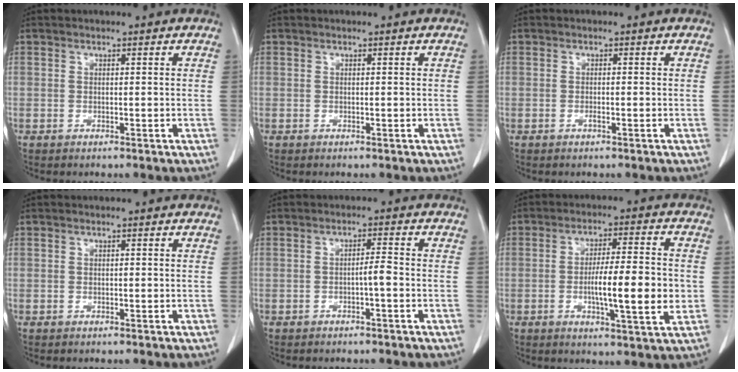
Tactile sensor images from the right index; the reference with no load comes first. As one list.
[{"total": 0.0}, {"total": 0.6, "force": [-0.3, 0.0, 0.6], "torque": [-0.010, 0.001, -0.002]}, {"total": 0.0}, {"total": 2.1, "force": [-0.7, 0.0, 1.9], "torque": [-0.029, 0.003, -0.014]}, {"total": 10.6, "force": [-1.5, 1.1, 10.5], "torque": [-0.170, -0.001, -0.027]}]